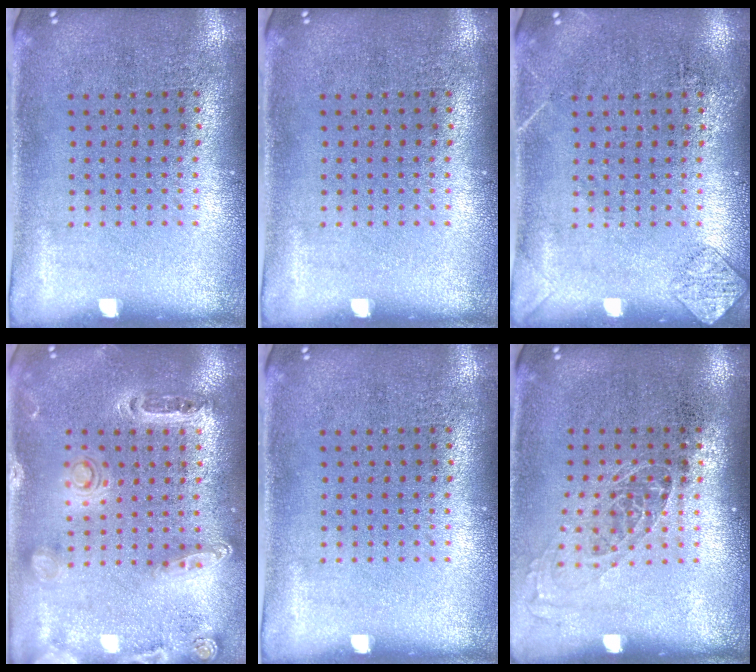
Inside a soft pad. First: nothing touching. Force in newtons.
{"total": 0.0}
{"total": 1.3, "press": 1.3, "slide": 0.1}
{"total": 1.4, "press": 1.4, "slide": 0.3}
{"total": 0.0}
{"total": 1.1, "press": 0.9, "slide": 0.6}